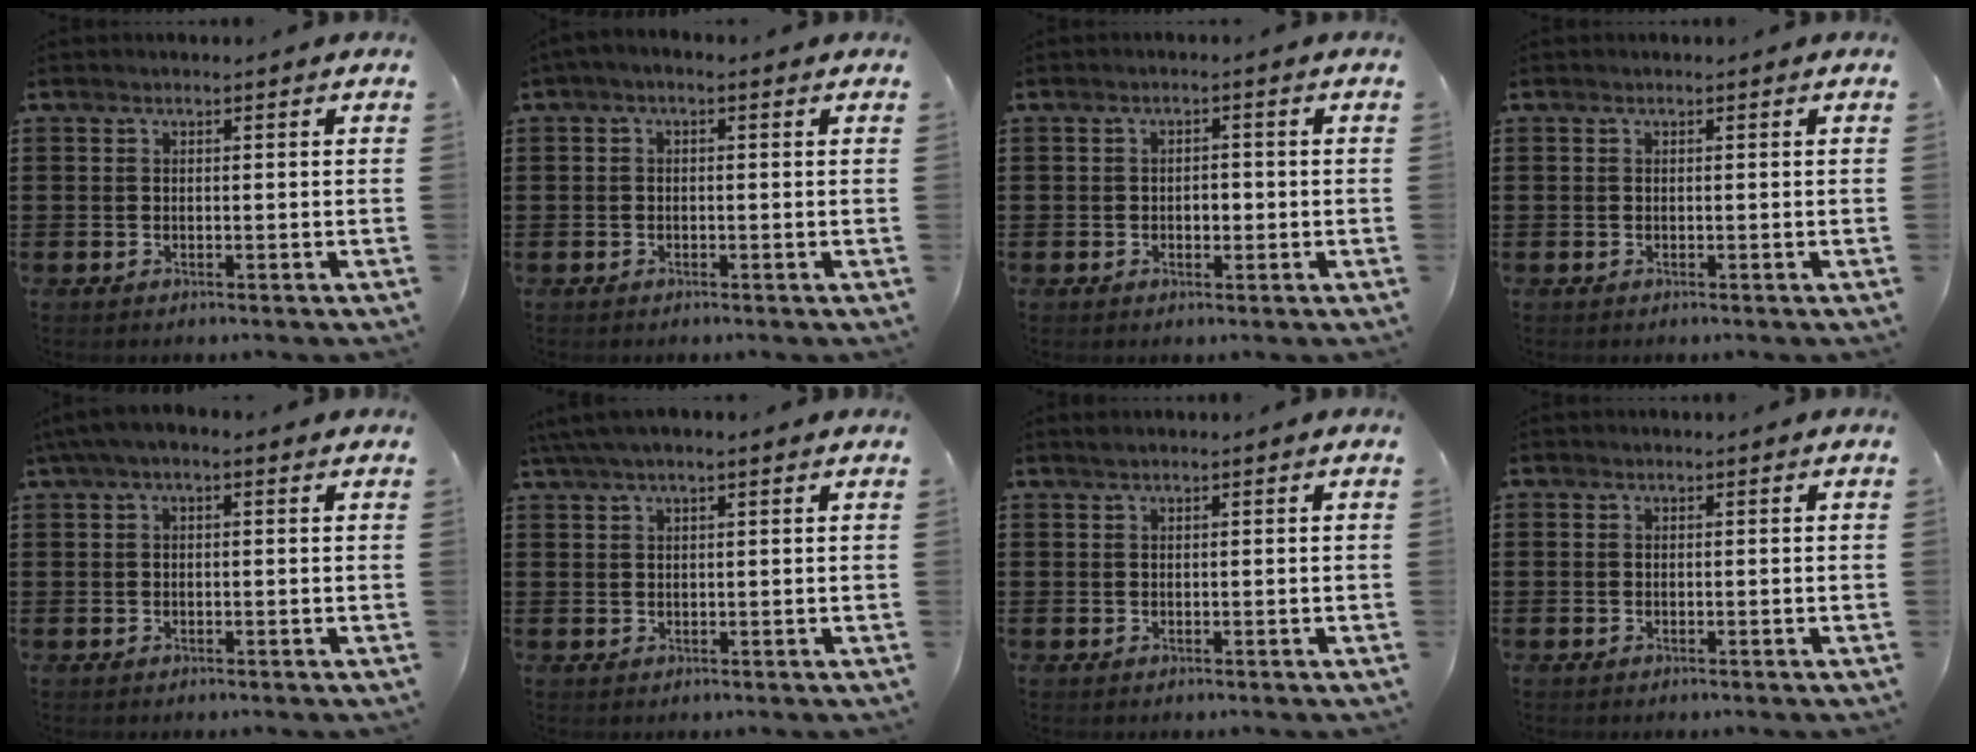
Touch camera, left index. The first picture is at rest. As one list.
[{"total": 1.0, "force": [-0.7, 0.2, 0.7], "torque": [-0.013, -0.001, -0.014]}, {"total": 1.9, "force": [-0.4, 1.2, 1.4], "torque": [-0.030, 0.006, -0.011]}, {"total": 0.0}, {"total": 1.8, "force": [0.1, 0.6, 1.7], "torque": [-0.038, 0.001, -0.003]}, {"total": 3.0, "force": [2.1, 1.0, 1.9], "torque": [-0.042, 0.007, 0.038]}, {"total": 0.6, "force": [0.4, 0.1, 0.4], "torque": [-0.008, 0.001, 0.009]}, {"total": 0.0}]